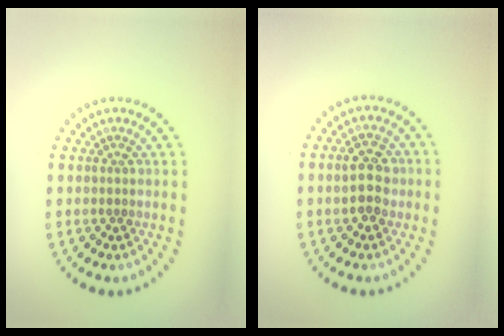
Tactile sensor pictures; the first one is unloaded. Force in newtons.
{"total": 3.0, "press": 3.0, "slide": 0.2}